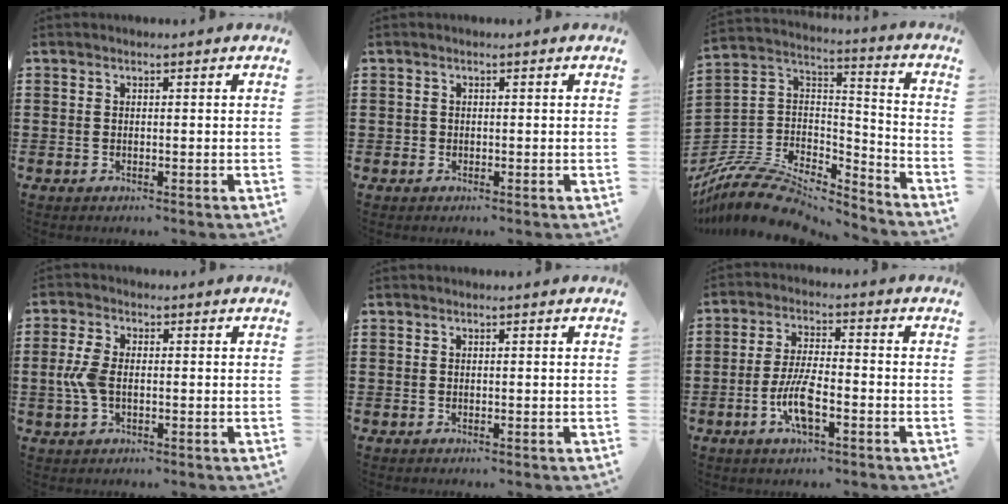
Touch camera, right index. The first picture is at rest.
{"total": 0.6, "force": [-0.2, 0.6, 0.1], "torque": [-0.003, 0.005, -0.006]}
{"total": 9.8, "force": [-8.4, 3.4, 3.7], "torque": [-0.090, 0.012, -0.168]}
{"total": 4.6, "force": [-0.4, 2.6, 3.7], "torque": [-0.100, -0.004, -0.016]}
{"total": 0.0}
{"total": 7.2, "force": [-2.8, 2.1, 6.3], "torque": [-0.143, -0.012, -0.059]}